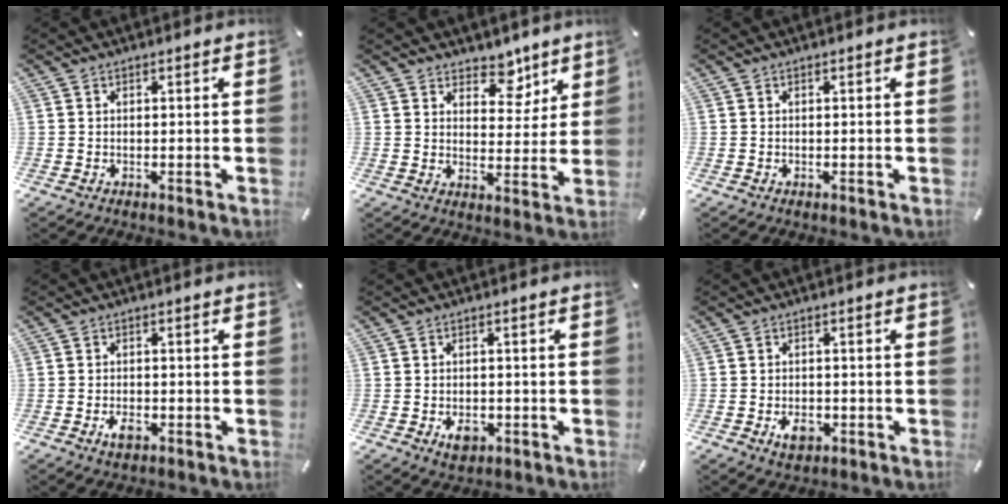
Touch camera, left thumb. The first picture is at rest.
{"total": 7.3, "force": [5.1, 4.9, 1.7], "torque": [-0.004, -0.042, 0.086]}
{"total": 0.0}
{"total": 3.0, "force": [-1.4, 1.8, 2.0], "torque": [-0.047, 0.000, -0.028]}
{"total": 4.5, "force": [-1.6, 3.2, 2.7], "torque": [-0.047, -0.001, -0.030]}
{"total": 4.5, "force": [-1.6, 3.0, 2.8], "torque": [-0.066, 0.002, -0.030]}